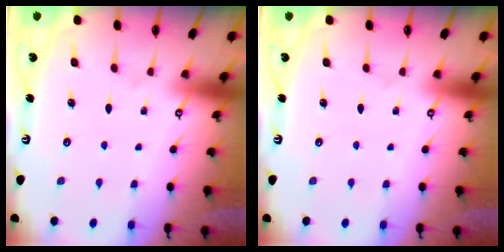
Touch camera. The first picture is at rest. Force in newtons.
{"total": 0.0}